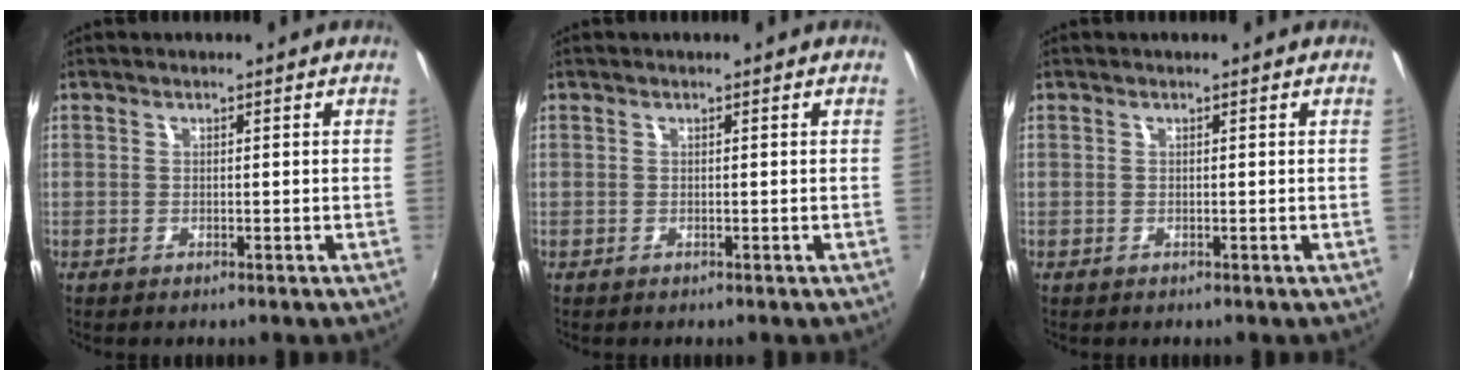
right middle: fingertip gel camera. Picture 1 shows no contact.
{"total": 0.0}
{"total": 0.0}